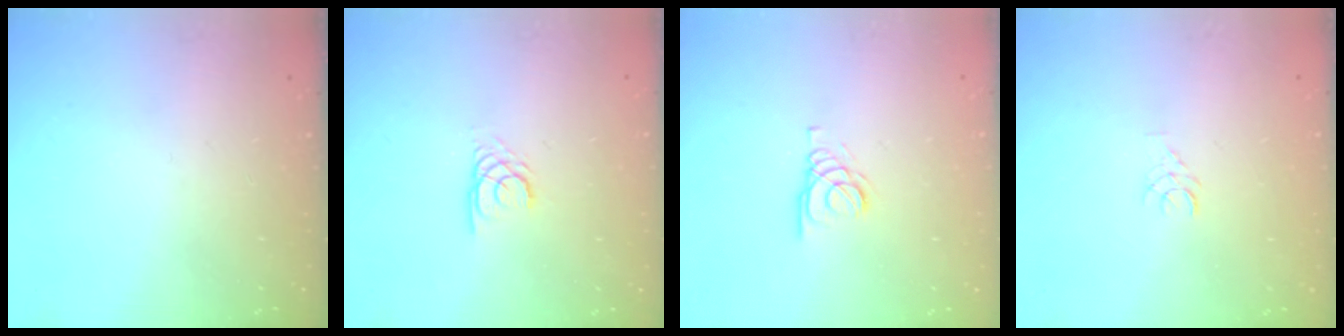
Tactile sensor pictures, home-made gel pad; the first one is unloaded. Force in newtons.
{"total": 2.2, "press": 2.2, "slide": 0.1}
{"total": 1.6, "press": 1.6, "slide": 0.2}
{"total": 3.5, "press": 3.5, "slide": 0.3}